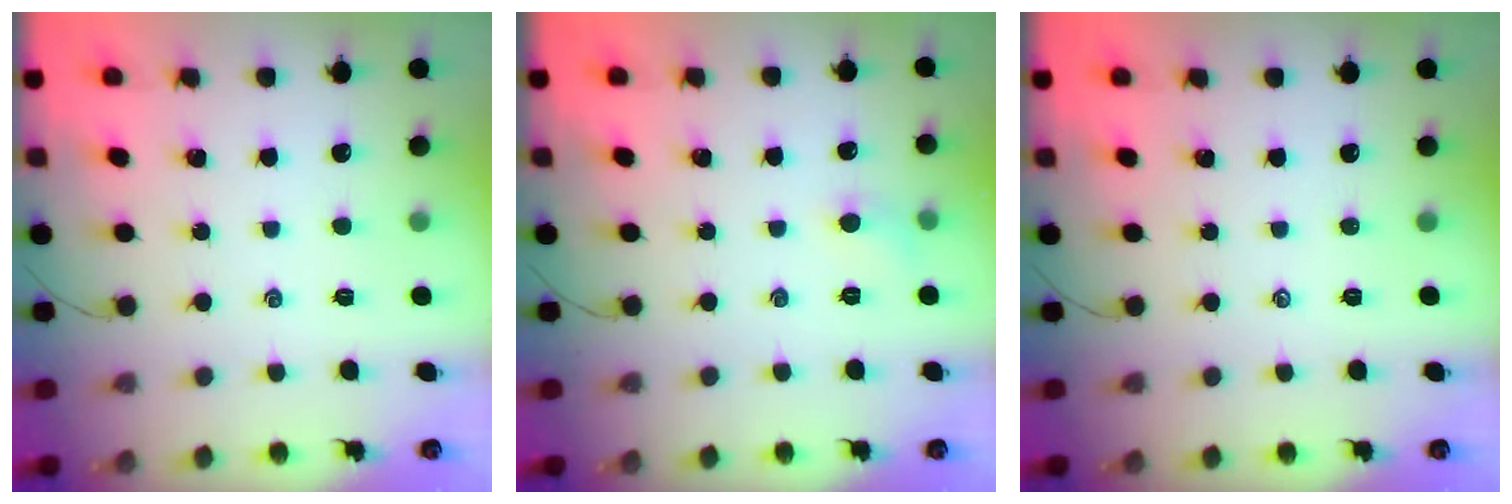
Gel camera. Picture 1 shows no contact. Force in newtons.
{"total": 4.6, "press": 4.4, "slide": 1.5}
{"total": 0.0}